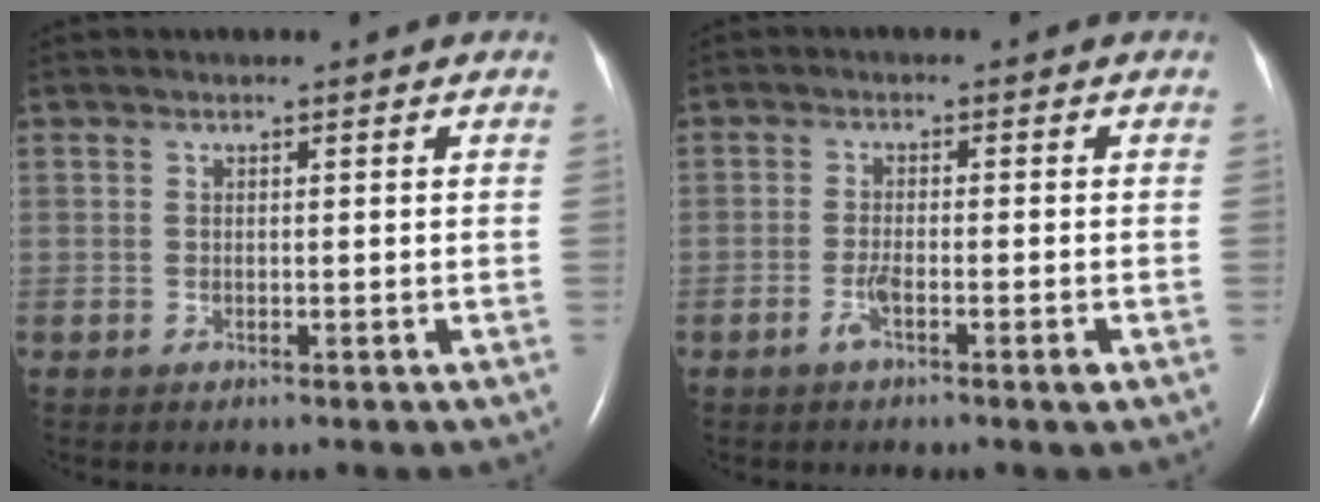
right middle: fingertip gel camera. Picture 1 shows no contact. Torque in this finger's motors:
{"motor_torque": [-0.03, -0.03, 0.03, 0.03]}